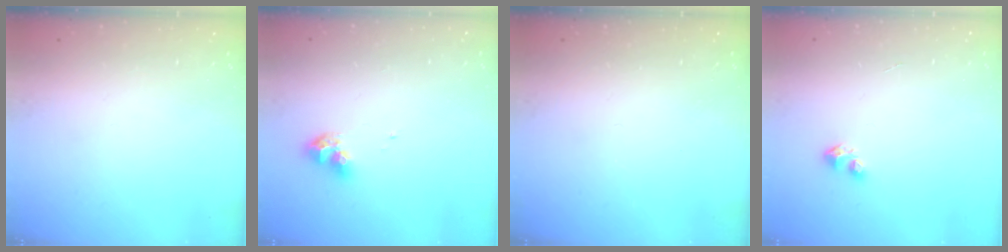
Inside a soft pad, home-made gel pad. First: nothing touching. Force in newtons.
{"total": 9.0, "press": 9.0, "slide": 0.9}
{"total": 0.0}
{"total": 3.0, "press": 2.9, "slide": 0.2}